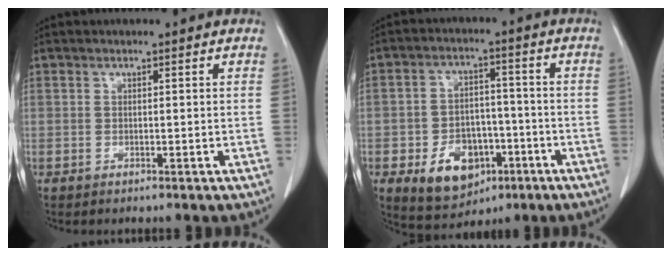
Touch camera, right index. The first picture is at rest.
{"total": 10.1, "force": [-4.2, 7.2, 5.8], "torque": [-0.098, 0.008, -0.057]}